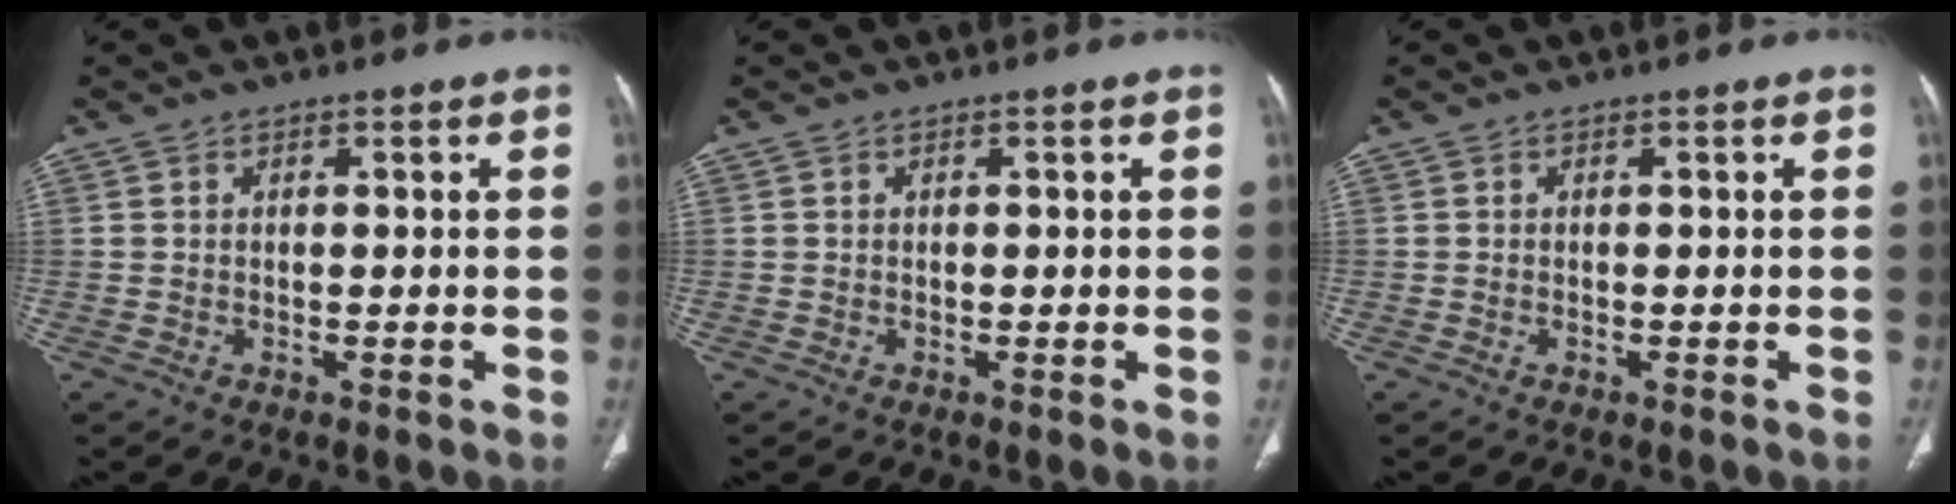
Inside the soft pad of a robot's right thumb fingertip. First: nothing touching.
{"total": 0.0}
{"total": 0.0}